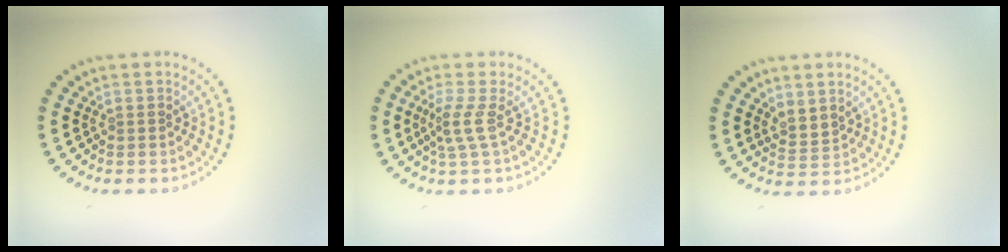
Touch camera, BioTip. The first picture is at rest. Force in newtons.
{"total": 2.1, "press": 1.3, "slide": 1.6}
{"total": 1.9, "press": 1.4, "slide": 1.2}